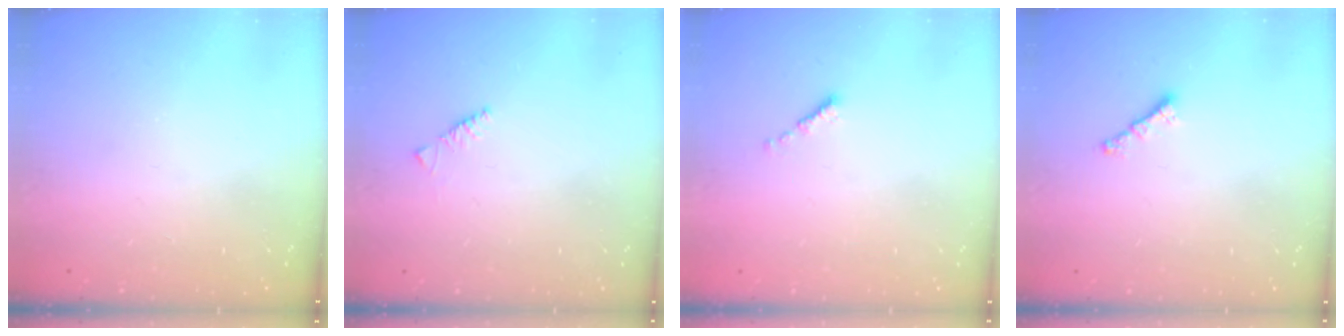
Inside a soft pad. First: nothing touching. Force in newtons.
{"total": 1.8, "press": 1.7, "slide": 0.6}
{"total": 0.0}
{"total": 0.8, "press": 0.7, "slide": 0.4}